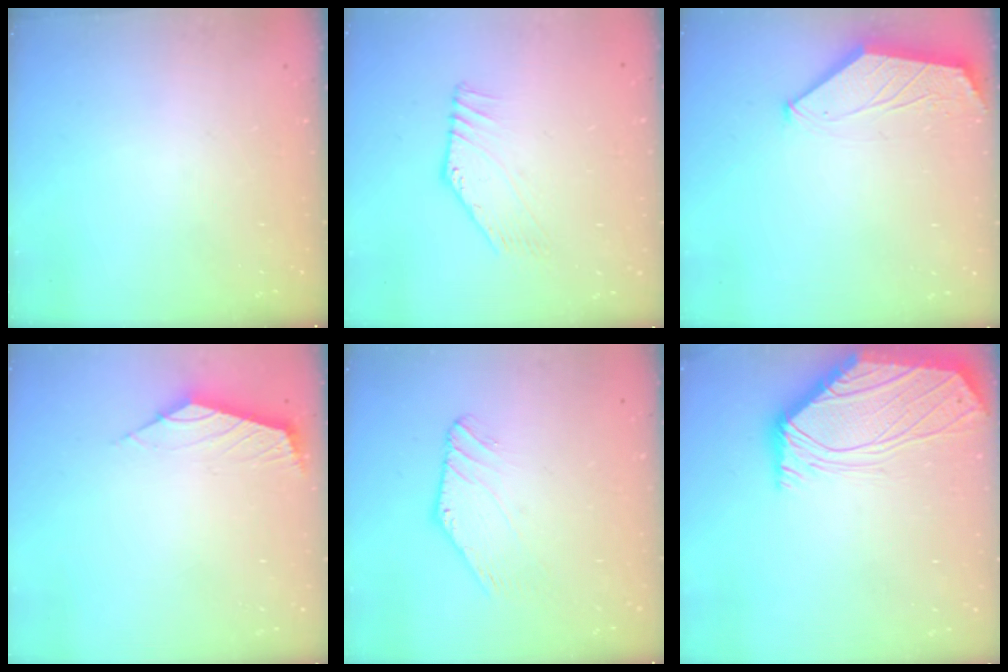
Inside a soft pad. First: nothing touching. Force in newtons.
{"total": 3.0, "press": 3.0, "slide": 0.2}
{"total": 1.6, "press": 1.6, "slide": 0.3}
{"total": 2.5, "press": 2.5, "slide": 0.6}
{"total": 1.0, "press": 1.0, "slide": 0.1}
{"total": 1.3, "press": 1.2, "slide": 0.4}